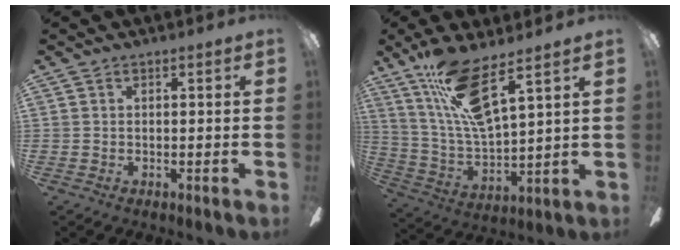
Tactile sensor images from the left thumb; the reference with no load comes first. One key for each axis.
{"total": 15.9, "fx": 10.2, "fy": 3.9, "fz": 11.5, "tx": -0.241, "ty": -0.042, "tz": 0.177}